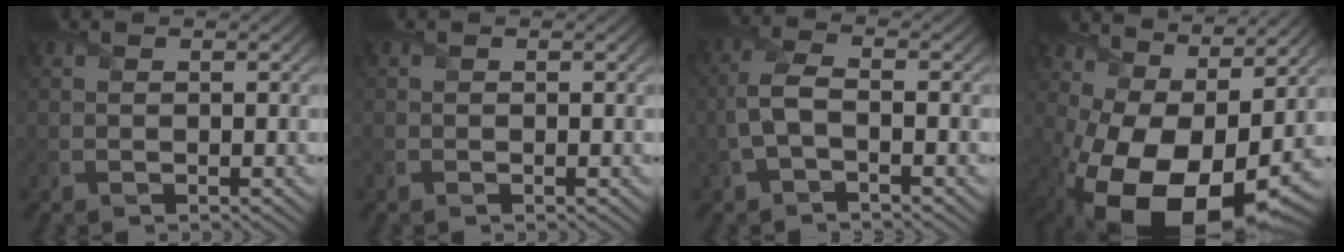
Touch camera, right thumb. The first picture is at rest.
{"total": 0.6, "force": [-0.4, 0.4, 0.1], "torque": [-0.005, -0.006, -0.008]}
{"total": 4.1, "force": [-1.0, 1.9, 3.5], "torque": [-0.089, 0.006, -0.026]}
{"total": 18.0, "force": [-1.7, 9.8, 15.0], "torque": [-0.262, -0.033, 0.002]}